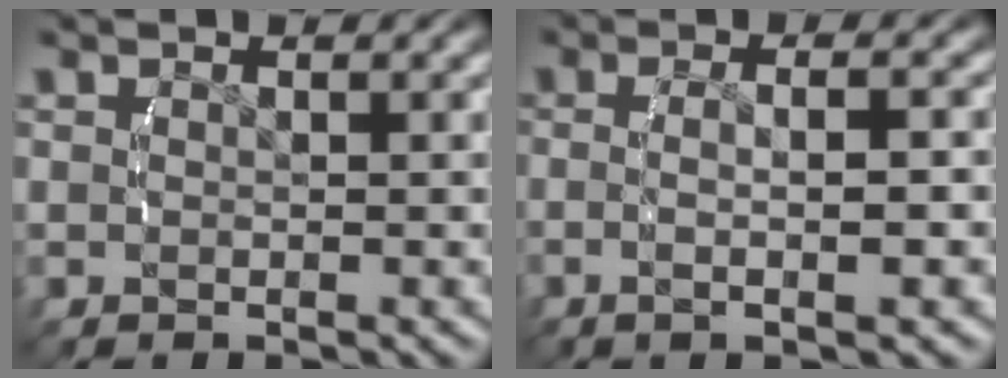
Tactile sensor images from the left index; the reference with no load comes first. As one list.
[{"total": 3.5, "force": [-0.7, 0.3, 3.4], "torque": [-0.068, 0.000, -0.010]}]